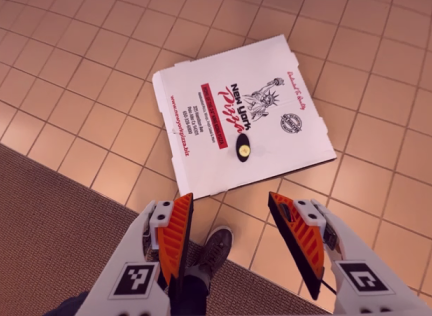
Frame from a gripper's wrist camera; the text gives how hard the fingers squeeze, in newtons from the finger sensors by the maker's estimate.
{"total": 0.0}